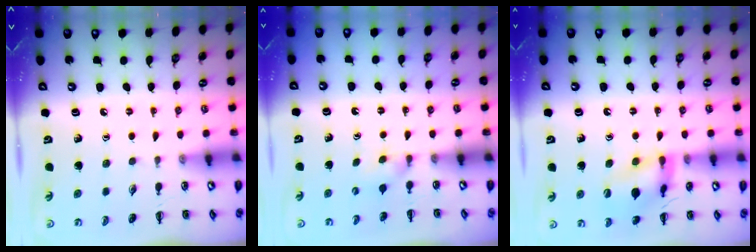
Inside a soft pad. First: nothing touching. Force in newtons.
{"total": 2.4, "press": 2.1, "slide": 1.0}
{"total": 16.0, "press": 15.8, "slide": 2.3}